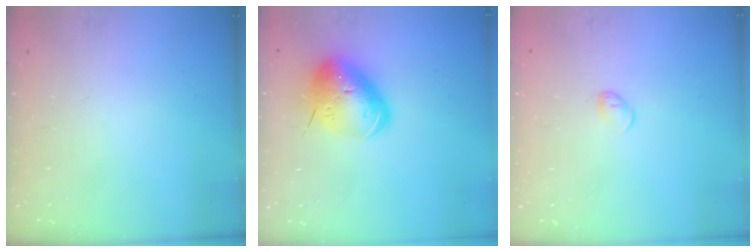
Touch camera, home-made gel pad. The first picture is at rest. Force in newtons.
{"total": 16.4, "press": 16.2, "slide": 2.8}
{"total": 6.7, "press": 6.6, "slide": 1.2}